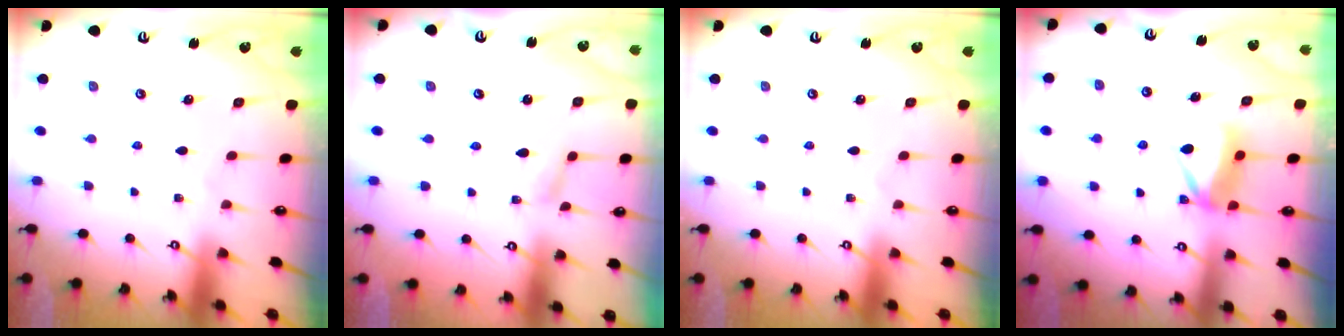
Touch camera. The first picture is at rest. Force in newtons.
{"total": 4.2, "press": 4.2, "slide": 0.2}
{"total": 0.0}
{"total": 7.3, "press": 7.3, "slide": 0.7}